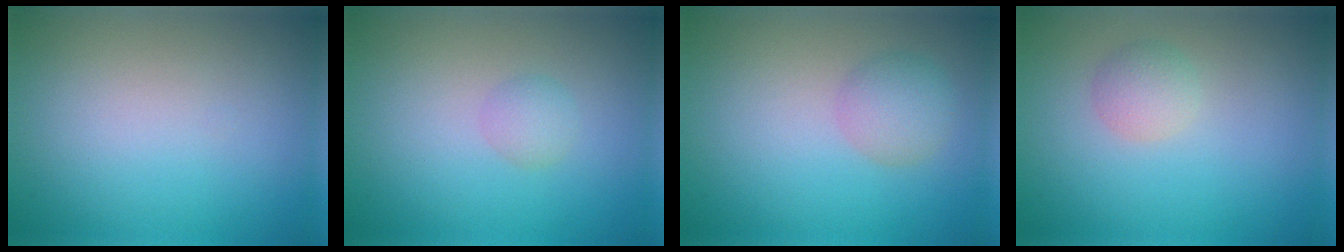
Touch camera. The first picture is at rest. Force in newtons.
{"total": 1.3, "press": 1.3, "slide": 0.1}
{"total": 2.5, "press": 2.5, "slide": 0.1}
{"total": 1.7, "press": 1.7, "slide": 0.0}